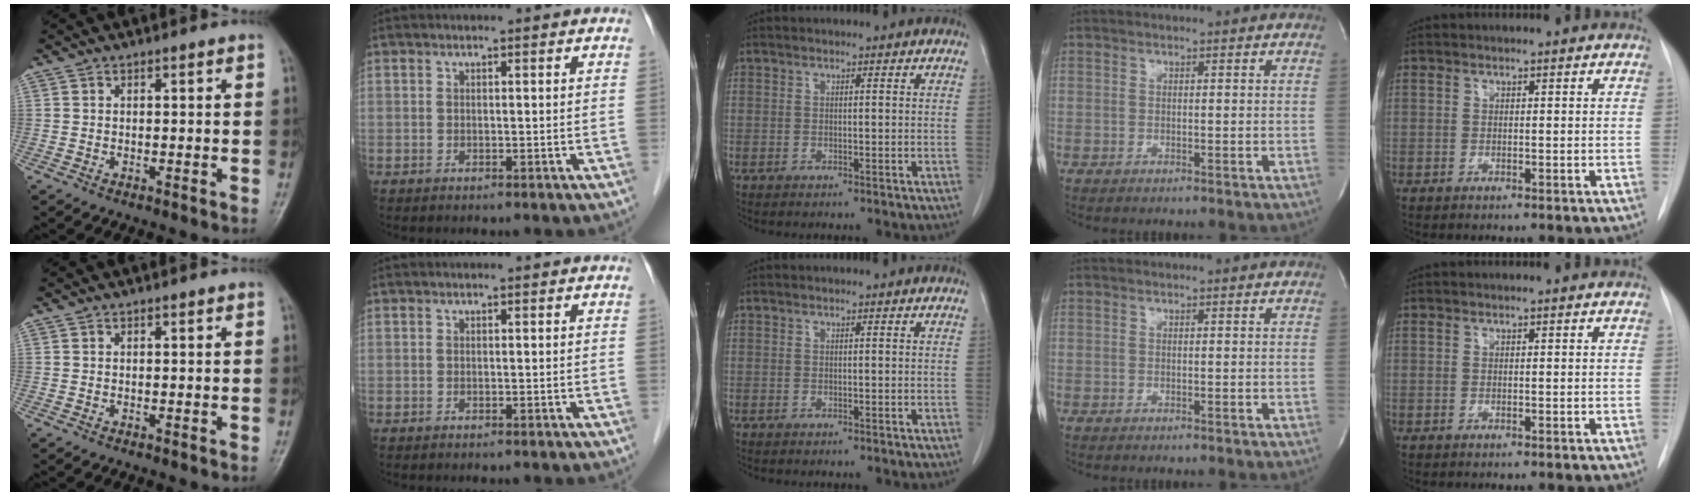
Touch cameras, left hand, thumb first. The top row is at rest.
{}